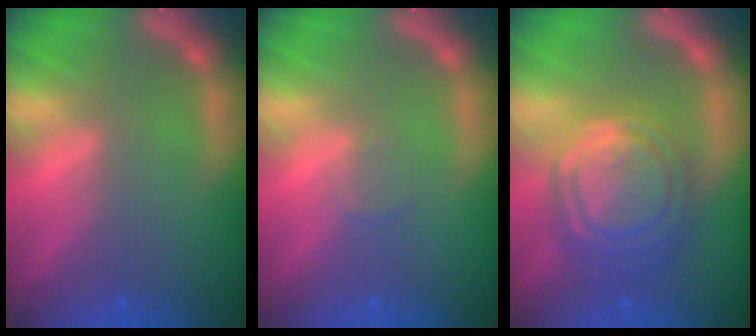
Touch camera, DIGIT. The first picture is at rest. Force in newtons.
{"total": 1.0}
{"total": 10.0}